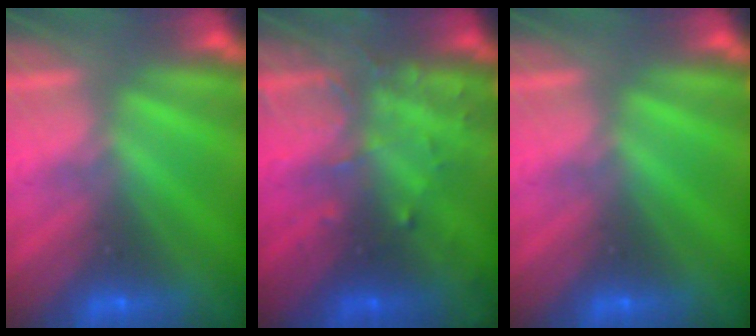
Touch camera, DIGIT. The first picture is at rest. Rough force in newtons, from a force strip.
{"total": 3.7}
{"total": 0.0}